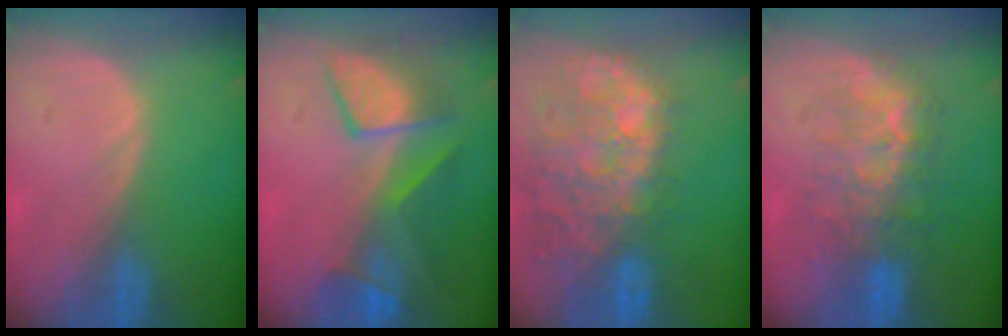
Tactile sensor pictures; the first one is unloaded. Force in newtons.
{"total": 7.9, "press": 7.8, "slide": 1.4}
{"total": 13.8, "press": 11.5, "slide": 7.6}
{"total": 8.2, "press": 8.0, "slide": 1.8}